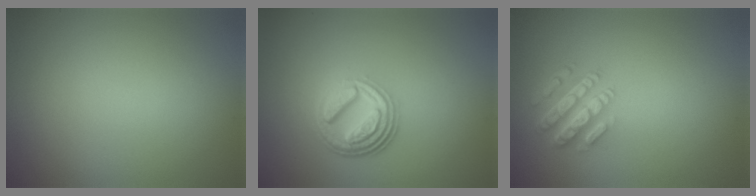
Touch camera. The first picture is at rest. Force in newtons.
{"total": 4.9, "press": 3.5, "slide": 3.4}
{"total": 4.3, "press": 3.3, "slide": 2.7}